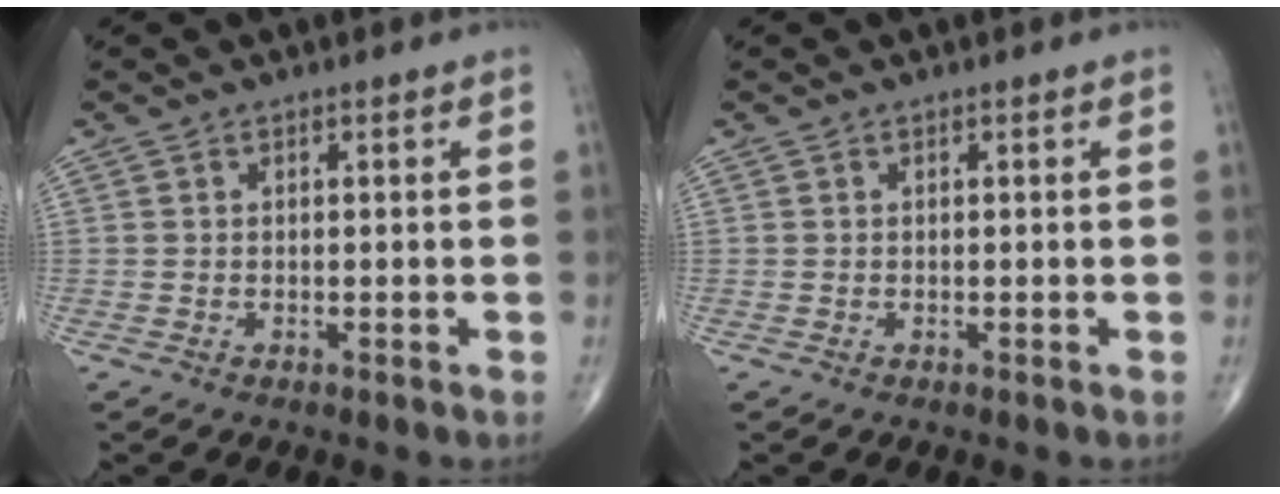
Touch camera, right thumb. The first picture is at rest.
{"total": 0.0}